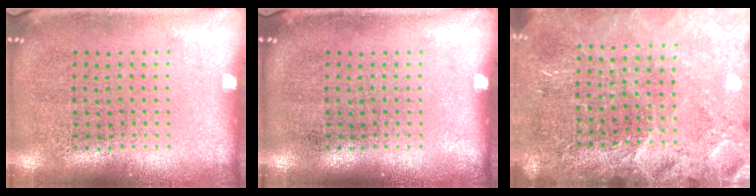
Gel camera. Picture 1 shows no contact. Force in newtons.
{"total": 0.0}
{"total": 3.4, "press": 3.0, "slide": 1.5}